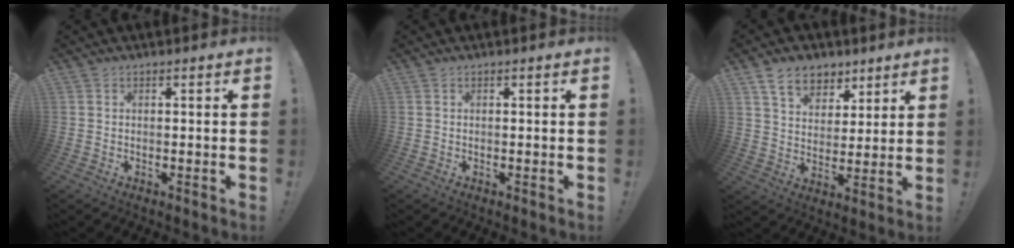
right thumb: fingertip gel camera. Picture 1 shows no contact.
{"total": 0.0}
{"total": 11.3, "force": [7.2, 7.4, 4.6], "torque": [-0.077, -0.036, 0.141]}